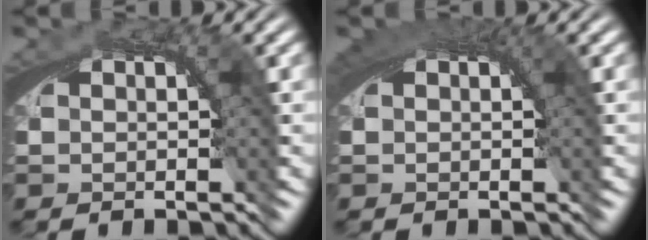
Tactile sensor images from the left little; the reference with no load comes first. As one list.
[{"total": 1.5, "force": [0.5, 0.9, 1.0], "torque": [-0.016, -0.004, 0.007]}]